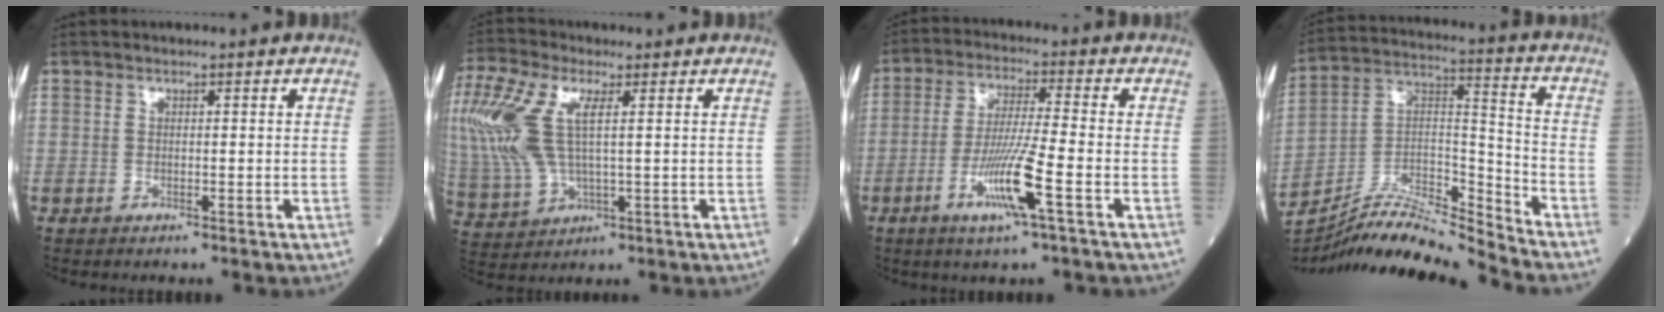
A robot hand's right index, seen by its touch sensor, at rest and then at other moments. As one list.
[{"total": 16.1, "force": [3.9, 6.8, 14.1], "torque": [-0.358, 0.011, 0.076]}, {"total": 9.7, "force": [-3.8, -0.3, 8.9], "torque": [-0.174, -0.012, -0.074]}, {"total": 15.7, "force": [-15.1, -0.8, 4.3], "torque": [-0.083, 0.045, -0.273]}]